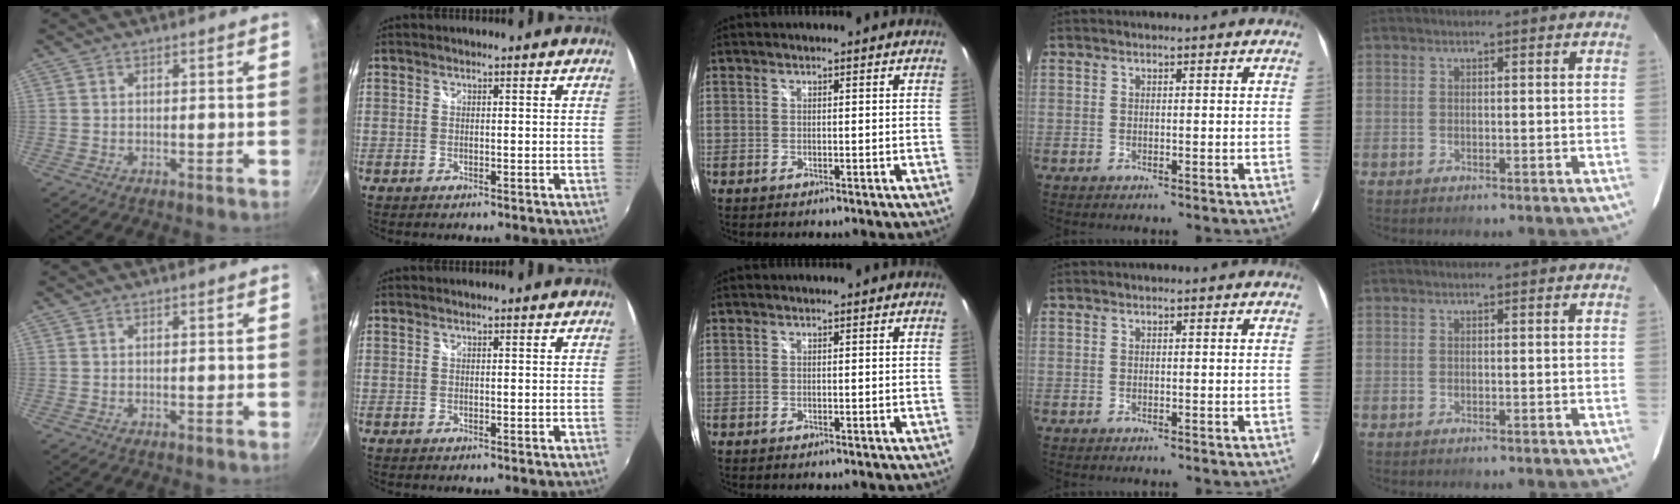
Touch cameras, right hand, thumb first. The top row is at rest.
{}